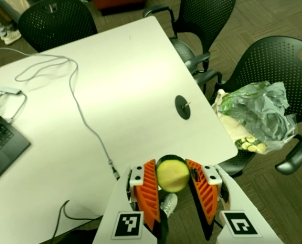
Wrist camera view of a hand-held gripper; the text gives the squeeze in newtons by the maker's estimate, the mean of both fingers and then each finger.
{"total": 8.3, "left": 7.9, "right": 8.7}